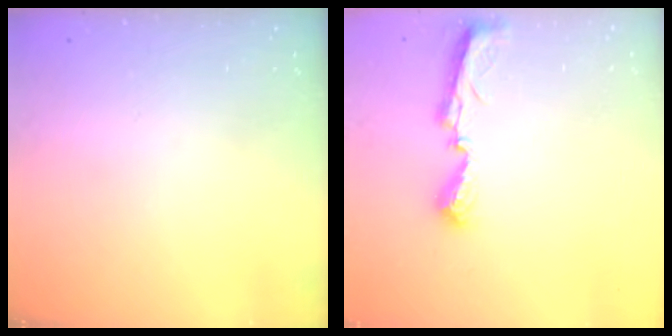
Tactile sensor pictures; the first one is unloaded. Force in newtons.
{"total": 8.9, "press": 8.9, "slide": 0.2}